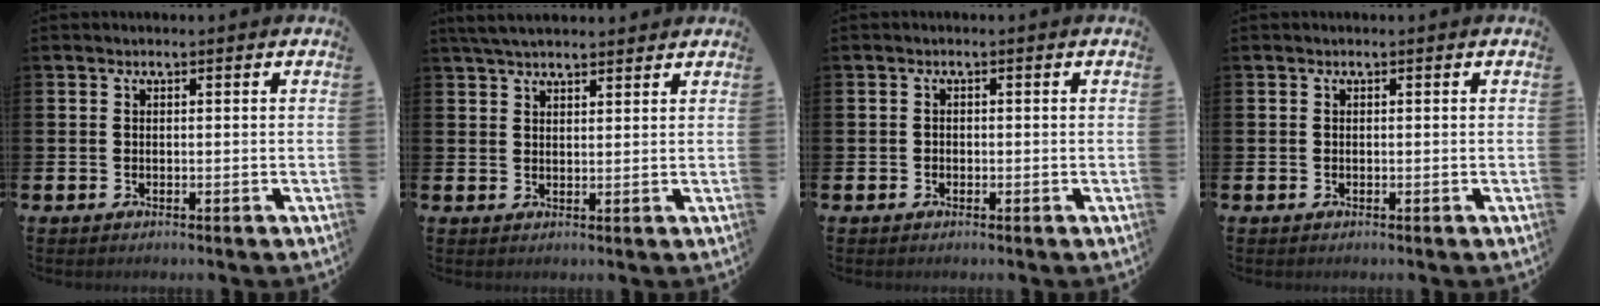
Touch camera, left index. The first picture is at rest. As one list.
[{"total": 3.8, "force": [3.5, 0.9, 1.2], "torque": [-0.029, -0.008, 0.065]}, {"total": 0.7, "force": [-0.4, 0.6, 0.2], "torque": [-0.007, 0.005, -0.008]}, {"total": 0.0}]